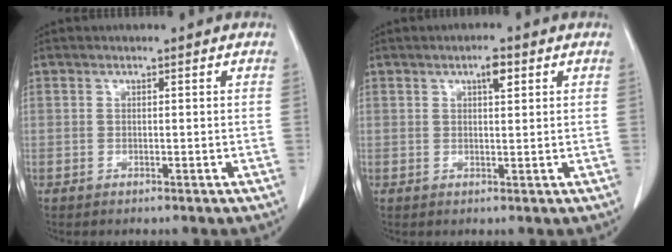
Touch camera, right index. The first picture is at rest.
{"total": 2.5, "force": [1.2, 0.6, 2.1], "torque": [-0.037, 0.002, 0.019]}